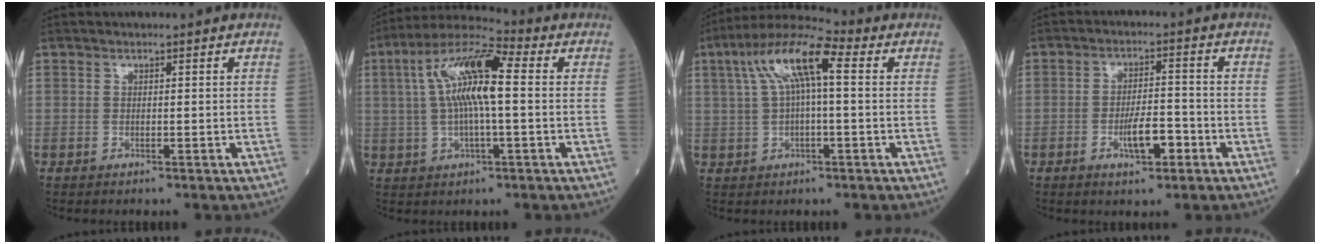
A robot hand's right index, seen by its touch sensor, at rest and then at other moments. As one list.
[{"total": 12.4, "force": [1.7, 2.4, 12.0], "torque": [-0.239, 0.026, 0.023]}, {"total": 10.6, "force": [2.8, 2.2, 10.0], "torque": [-0.202, 0.041, 0.048]}, {"total": 5.7, "force": [-2.4, 1.7, 4.9], "torque": [-0.089, 0.002, -0.040]}]